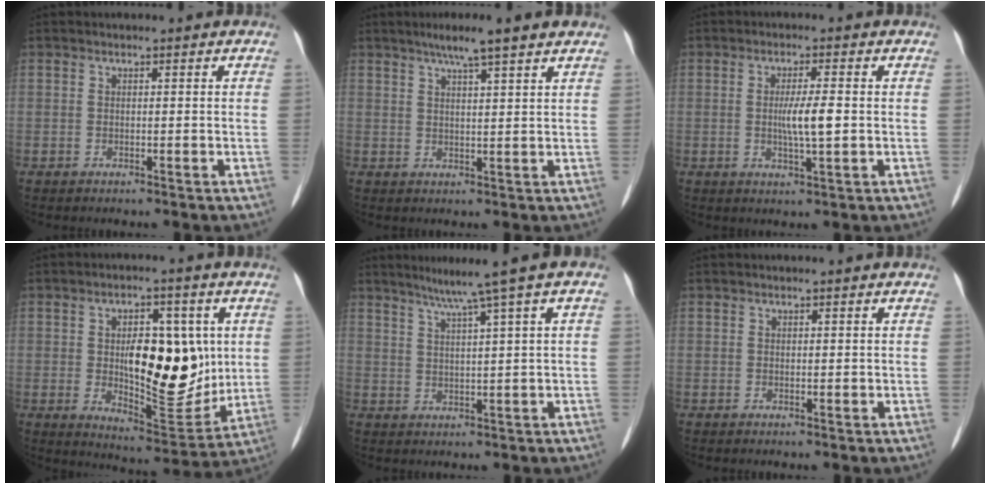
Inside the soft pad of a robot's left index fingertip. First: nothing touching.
{"total": 6.1, "force": [4.6, -0.2, 4.0], "torque": [-0.074, 0.014, 0.080]}
{"total": 4.4, "force": [-0.2, 0.3, 4.3], "torque": [-0.086, -0.006, -0.001]}
{"total": 14.4, "force": [1.3, 6.1, 13.0], "torque": [-0.196, -0.001, 0.033]}
{"total": 6.7, "force": [3.9, -1.3, 5.4], "torque": [-0.088, 0.017, 0.066]}
{"total": 0.0}